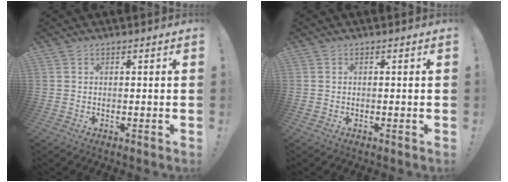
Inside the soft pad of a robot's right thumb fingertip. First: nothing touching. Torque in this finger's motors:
{"motor_torque": [-0.25, -0.41, -0.34, 0.33, -0.05]}